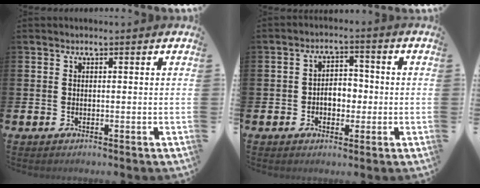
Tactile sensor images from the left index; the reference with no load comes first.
{"total": 3.3, "force": [-0.7, 2.5, 2.0], "torque": [-0.035, 0.007, -0.021]}